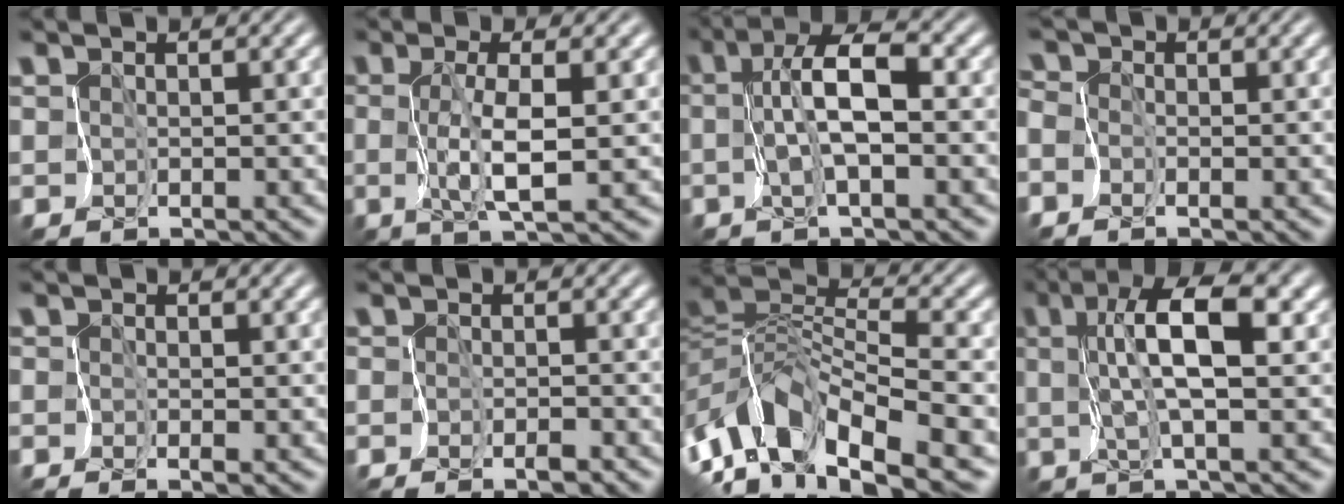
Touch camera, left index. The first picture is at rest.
{"total": 3.1, "force": [-0.1, 0.0, 3.1], "torque": [-0.069, -0.005, 0.001]}
{"total": 4.2, "force": [-0.1, 0.9, 4.2], "torque": [-0.085, 0.007, -0.008]}
{"total": 2.0, "force": [-1.1, 1.4, 1.0], "torque": [-0.017, 0.003, -0.031]}
{"total": 0.7, "force": [-0.6, -0.1, 0.4], "torque": [-0.010, -0.006, -0.015]}
{"total": 1.4, "force": [-1.3, 0.2, 0.5], "torque": [-0.009, -0.004, -0.027]}
{"total": 8.8, "force": [-3.7, 3.5, 7.1], "torque": [-0.124, 0.009, -0.079]}
{"total": 5.7, "force": [1.3, 1.0, 5.5], "torque": [-0.099, 0.009, 0.017]}